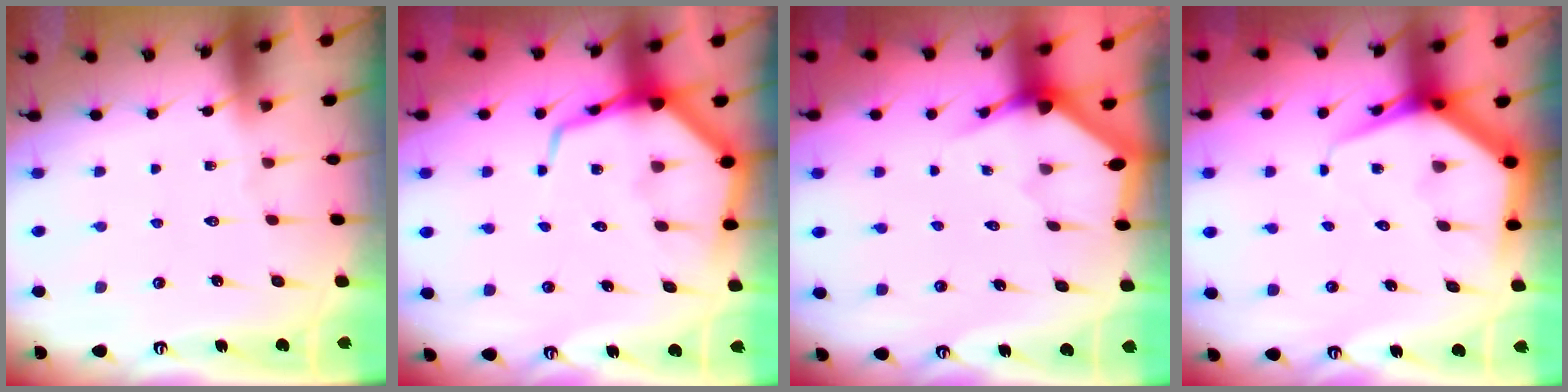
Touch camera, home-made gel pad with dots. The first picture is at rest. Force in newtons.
{"total": 10.7, "press": 10.7, "slide": 1.1}
{"total": 2.9, "press": 2.9, "slide": 0.1}
{"total": 7.2, "press": 7.2, "slide": 0.8}